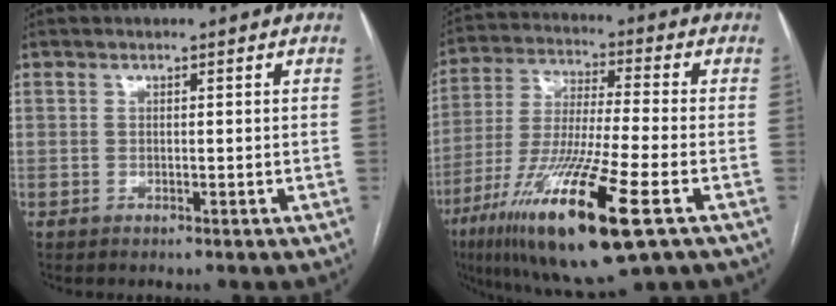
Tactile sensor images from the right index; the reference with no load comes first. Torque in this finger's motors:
{"motor_torque": [1.20, -0.94, 1.05, 0.21]}